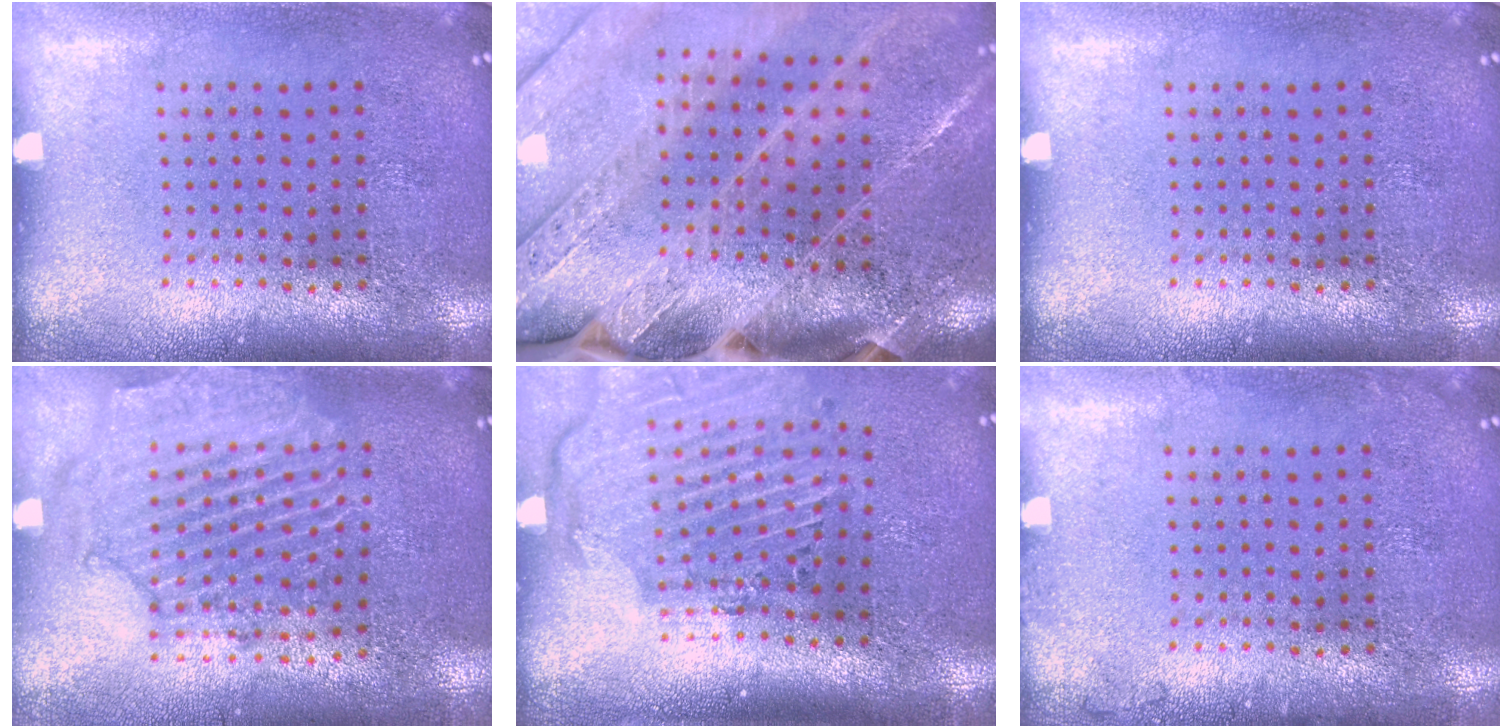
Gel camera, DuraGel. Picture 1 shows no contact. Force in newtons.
{"total": 3.8, "press": 3.2, "slide": 2.1}
{"total": 0.0}
{"total": 2.3, "press": 2.1, "slide": 0.7}
{"total": 2.8, "press": 2.3, "slide": 1.7}
{"total": 0.6, "press": 0.6, "slide": 0.2}